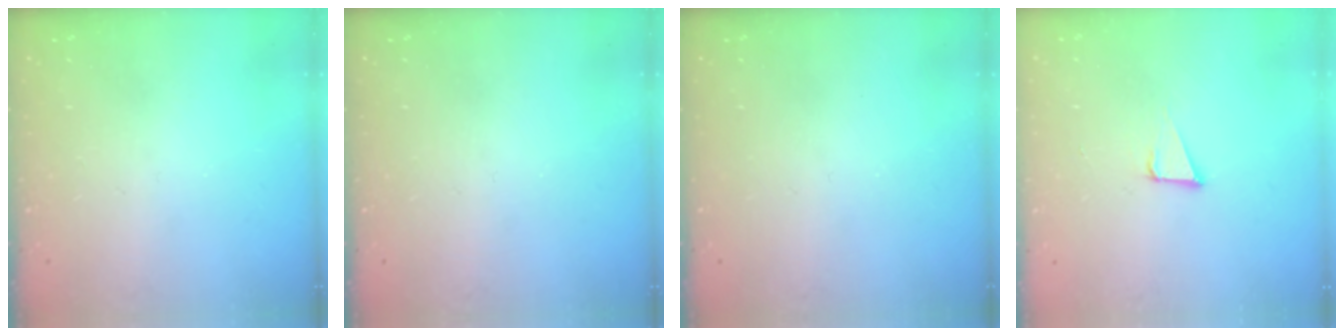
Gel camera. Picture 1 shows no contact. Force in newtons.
{"total": 0.0}
{"total": 0.0}
{"total": 3.7, "press": 3.1, "slide": 2.1}